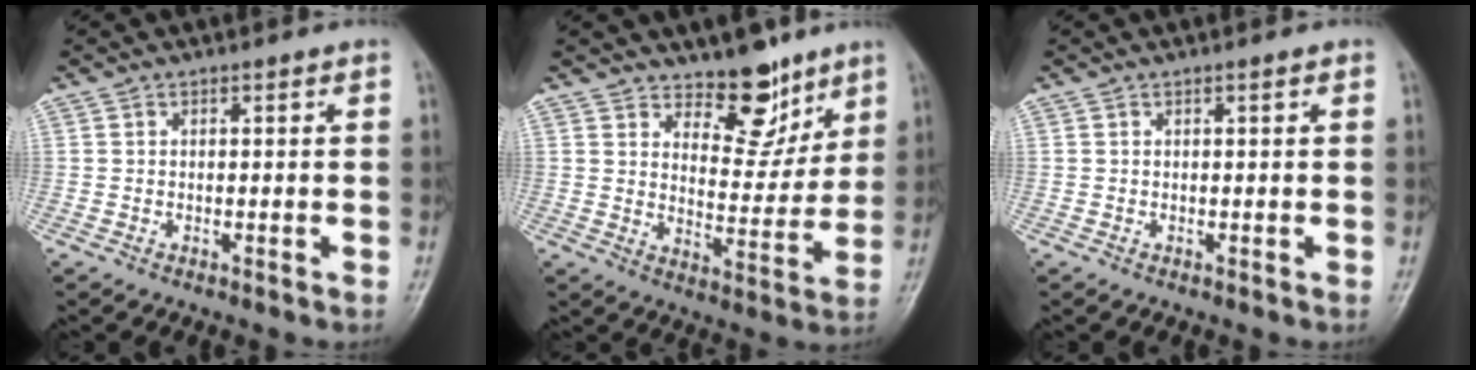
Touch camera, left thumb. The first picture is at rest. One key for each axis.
{"total": 10.4, "fx": 7.4, "fy": 5.1, "fz": 5.2, "tx": -0.041, "ty": -0.058, "tz": 0.121}
{"total": 0.6, "fx": 0.3, "fy": 0.1, "fz": 0.5, "tx": -0.007, "ty": 0.001, "tz": 0.002}